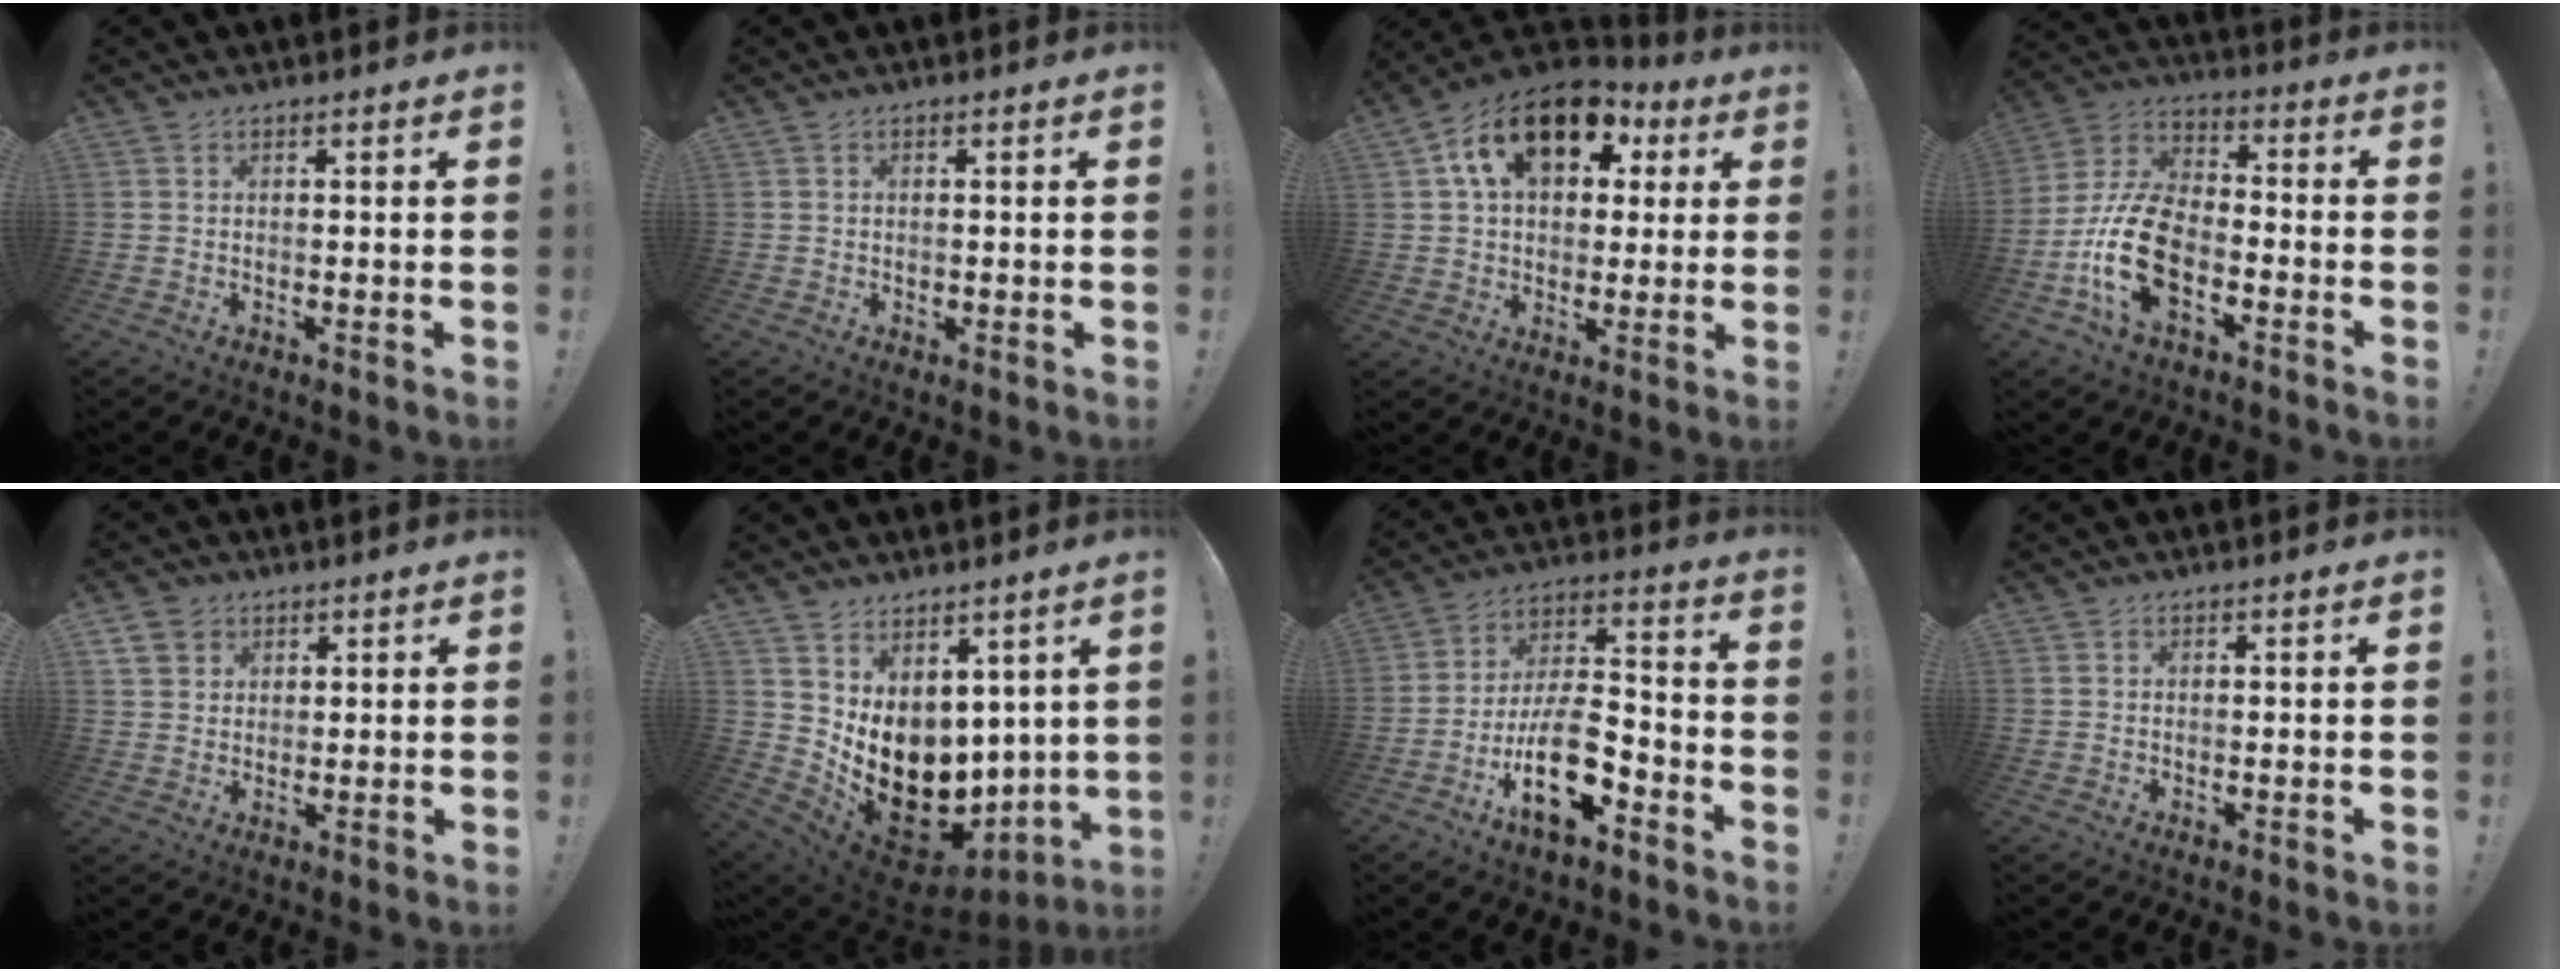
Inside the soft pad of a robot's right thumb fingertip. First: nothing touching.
{"total": 0.5, "force": [0.0, 0.5, 0.0], "torque": [-0.004, 0.006, 0.000]}
{"total": 17.8, "force": [7.5, 11.4, 11.4], "torque": [-0.181, -0.016, 0.134]}
{"total": 18.4, "force": [-7.0, 10.3, 13.5], "torque": [-0.271, 0.037, -0.111]}
{"total": 5.5, "force": [3.2, 4.3, 1.4], "torque": [-0.022, -0.013, 0.062]}
{"total": 13.9, "force": [-0.7, 11.0, 8.4], "torque": [-0.139, -0.019, 0.015]}
{"total": 18.1, "force": [-8.5, 8.1, 13.8], "torque": [-0.250, 0.058, -0.135]}
{"total": 0.0}